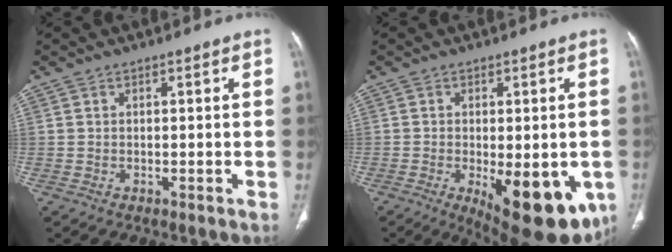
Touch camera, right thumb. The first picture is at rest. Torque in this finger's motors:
{"motor_torque": [1.71, 2.27, 0.16, -0.01, 0.38]}